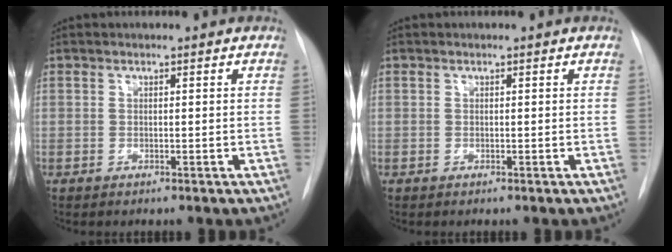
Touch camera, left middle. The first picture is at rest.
{"total": 0.0}